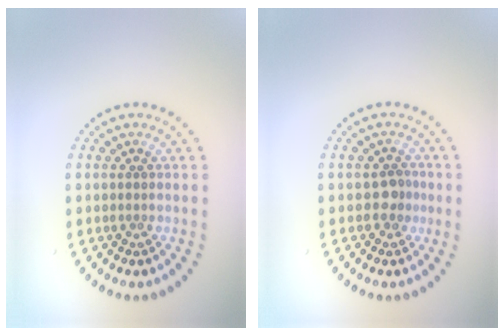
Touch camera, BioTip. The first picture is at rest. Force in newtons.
{"total": 1.5, "press": 1.3, "slide": 0.8}